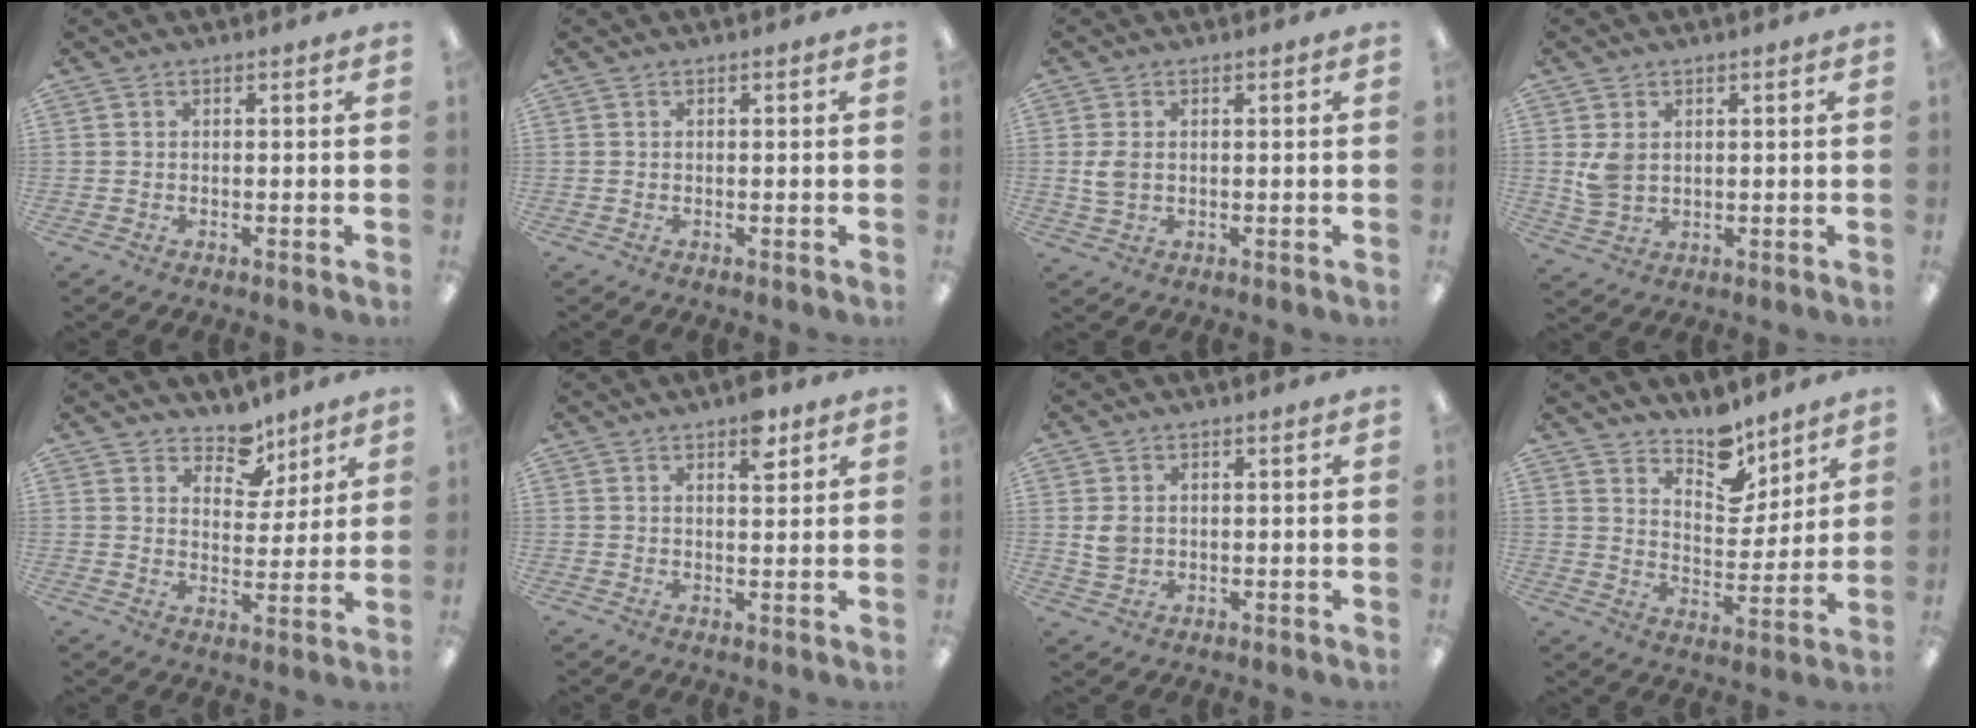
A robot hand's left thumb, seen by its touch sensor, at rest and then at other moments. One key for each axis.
{"total": 0.0}
{"total": 3.6, "fx": 0.3, "fy": 2.3, "fz": 2.7, "tx": -0.067, "ty": 0.000, "tz": 0.001}
{"total": 4.9, "fx": 1.5, "fy": 3.6, "fz": 3.0, "tx": -0.052, "ty": 0.001, "tz": 0.030}
{"total": 8.3, "fx": 6.6, "fy": 4.7, "fz": 2.0, "tx": -0.029, "ty": -0.044, "tz": 0.119}
{"total": 5.3, "fx": 3.4, "fy": 2.1, "fz": 3.4, "tx": -0.034, "ty": -0.017, "tz": 0.052}
{"total": 3.4, "fx": 0.8, "fy": 2.8, "fz": 1.8, "tx": -0.029, "ty": 0.001, "tz": 0.014}
{"total": 10.5, "fx": 8.9, "fy": 4.8, "fz": 3.1, "tx": -0.037, "ty": -0.068, "tz": 0.163}